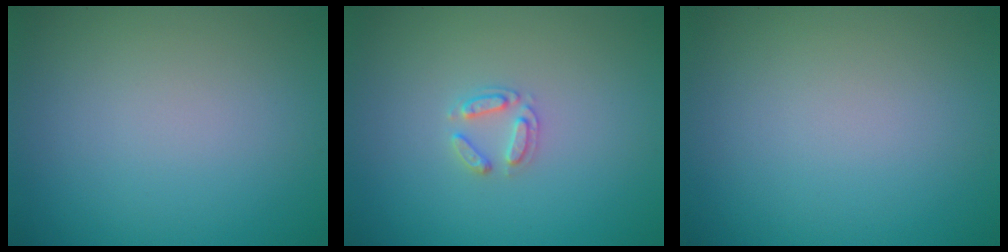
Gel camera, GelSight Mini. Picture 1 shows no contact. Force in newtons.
{"total": 1.7, "press": 1.7, "slide": 0.2}
{"total": 0.0}